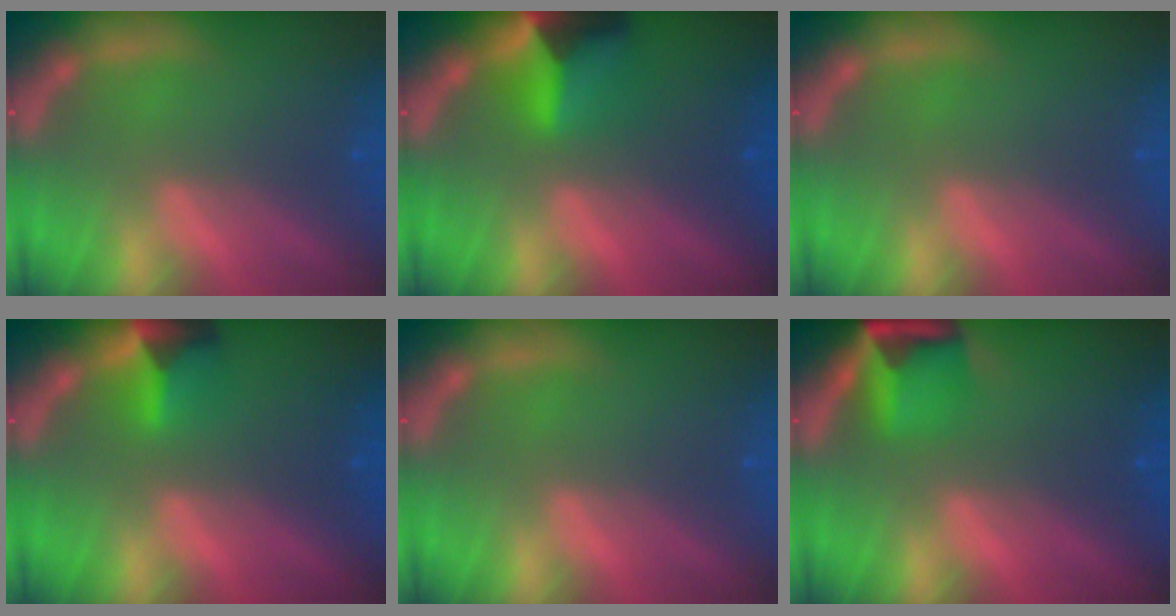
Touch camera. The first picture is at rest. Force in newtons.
{"total": 5.9}
{"total": 0.0}
{"total": 3.4}
{"total": 0.0}
{"total": 4.9}